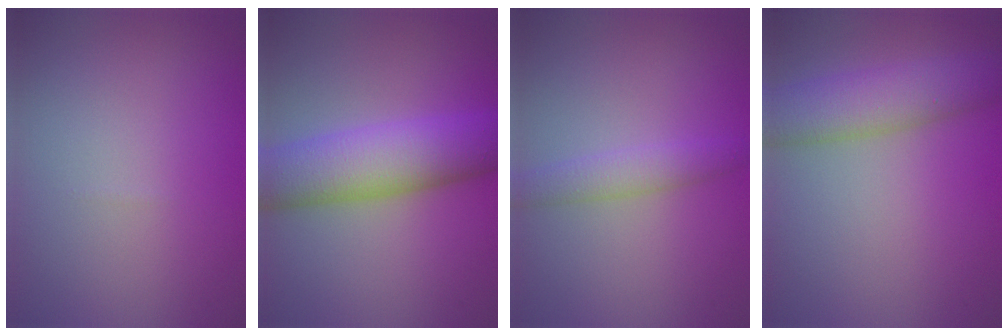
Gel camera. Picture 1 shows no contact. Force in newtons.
{"total": 7.9, "press": 7.9, "slide": 0.2}
{"total": 2.2, "press": 2.2, "slide": 0.0}
{"total": 5.4, "press": 5.4, "slide": 0.1}